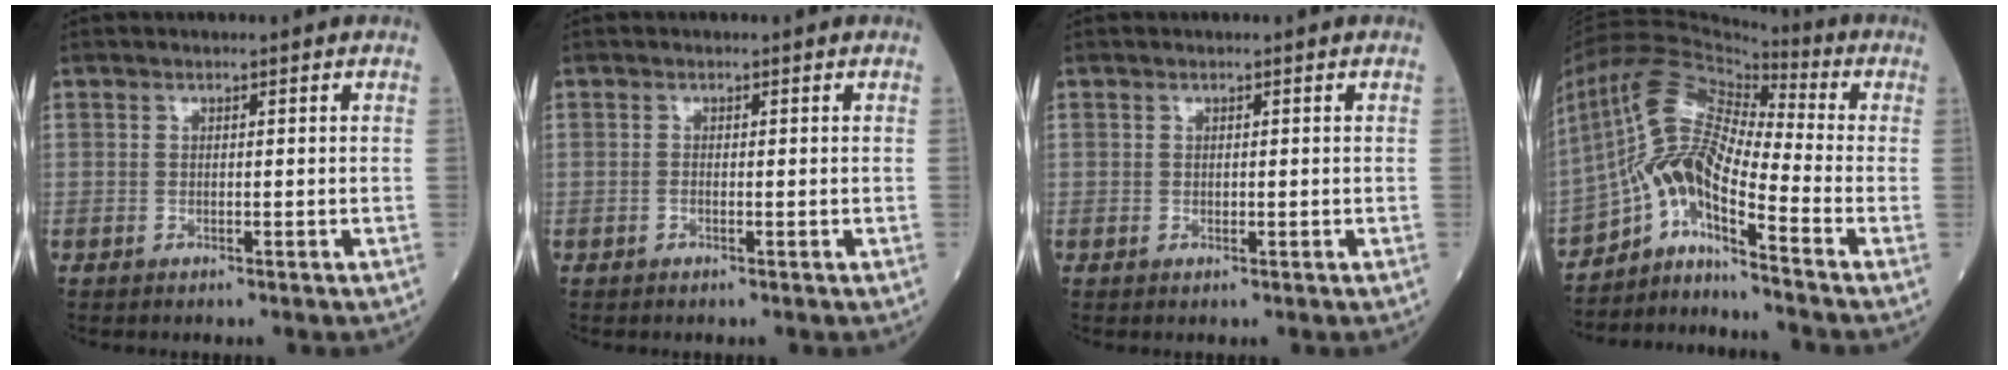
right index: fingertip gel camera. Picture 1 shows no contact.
{"total": 0.0}
{"total": 0.0}
{"total": 12.0, "force": [-6.4, 1.8, 10.0], "torque": [-0.210, 0.018, -0.115]}